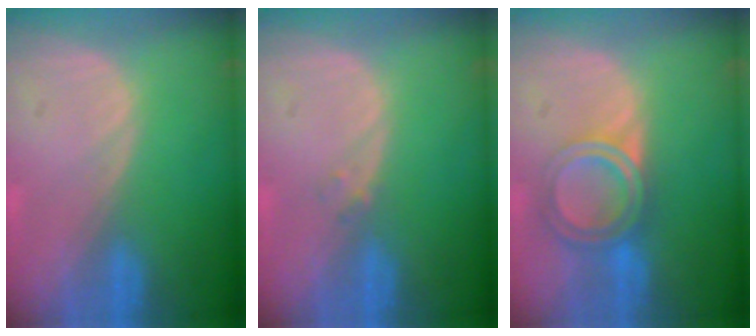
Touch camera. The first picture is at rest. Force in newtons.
{"total": 0.9, "press": 0.9, "slide": 0.2}
{"total": 6.4, "press": 5.4, "slide": 3.5}